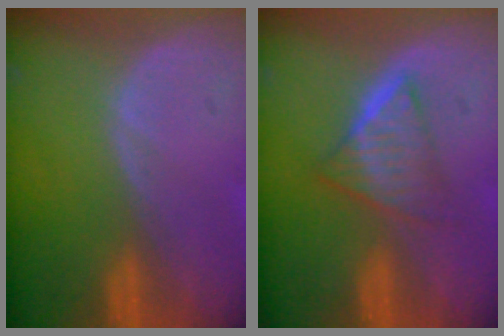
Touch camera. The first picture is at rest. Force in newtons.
{"total": 6.2, "press": 5.3, "slide": 3.3}